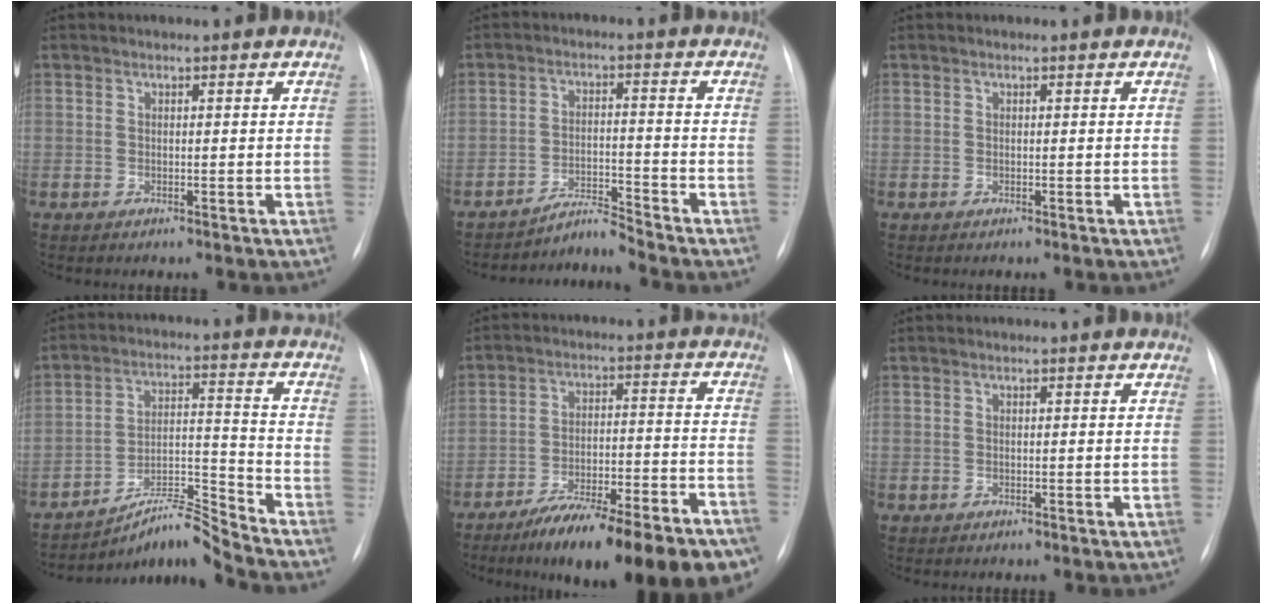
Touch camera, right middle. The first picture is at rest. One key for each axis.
{"total": 4.0, "fx": -3.7, "fy": -1.3, "fz": -0.5, "tx": 0.009, "ty": -0.011, "tz": -0.063}
{"total": 0.0}
{"total": 8.0, "fx": -7.6, "fy": -1.7, "fz": 1.7, "tx": -0.038, "ty": 0.028, "tz": -0.128}
{"total": 22.8, "fx": -17.0, "fy": 4.5, "fz": 14.6, "tx": -0.152, "ty": 0.015, "tz": -0.252}
{"total": 0.0}